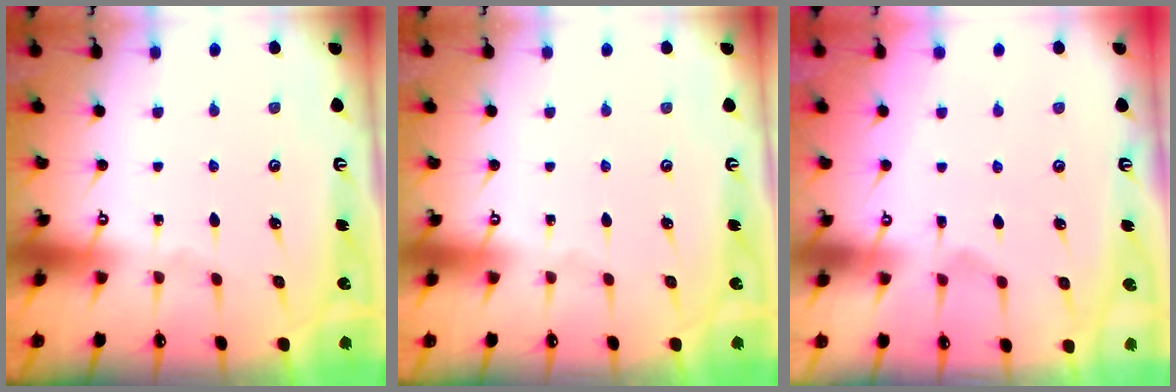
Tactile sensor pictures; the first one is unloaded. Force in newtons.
{"total": 0.0}
{"total": 2.8, "press": 2.6, "slide": 1.2}